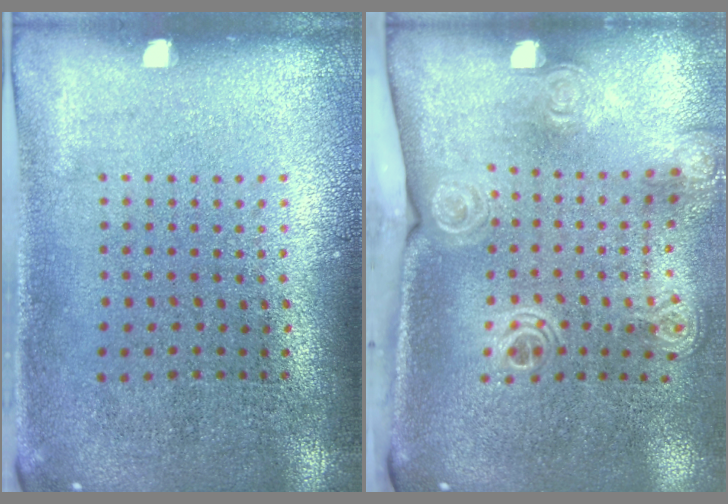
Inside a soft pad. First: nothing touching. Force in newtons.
{"total": 2.1, "press": 1.6, "slide": 1.3}